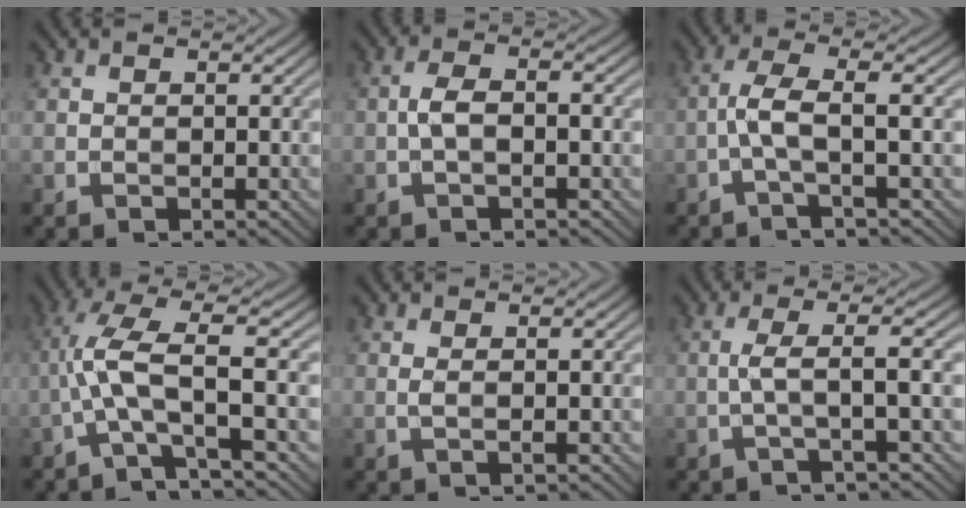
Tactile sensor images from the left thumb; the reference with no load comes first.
{"total": 3.2, "force": [-0.7, 1.2, 2.9], "torque": [-0.063, 0.006, -0.016]}
{"total": 4.0, "force": [-0.8, 0.4, 3.9], "torque": [-0.075, 0.016, -0.032]}
{"total": 7.5, "force": [-1.5, 1.4, 7.2], "torque": [-0.145, 0.023, -0.047]}
{"total": 1.1, "force": [0.2, 0.1, 1.1], "torque": [-0.027, 0.003, 0.000]}
{"total": 3.8, "force": [-0.4, 0.3, 3.7], "torque": [-0.066, 0.014, -0.022]}